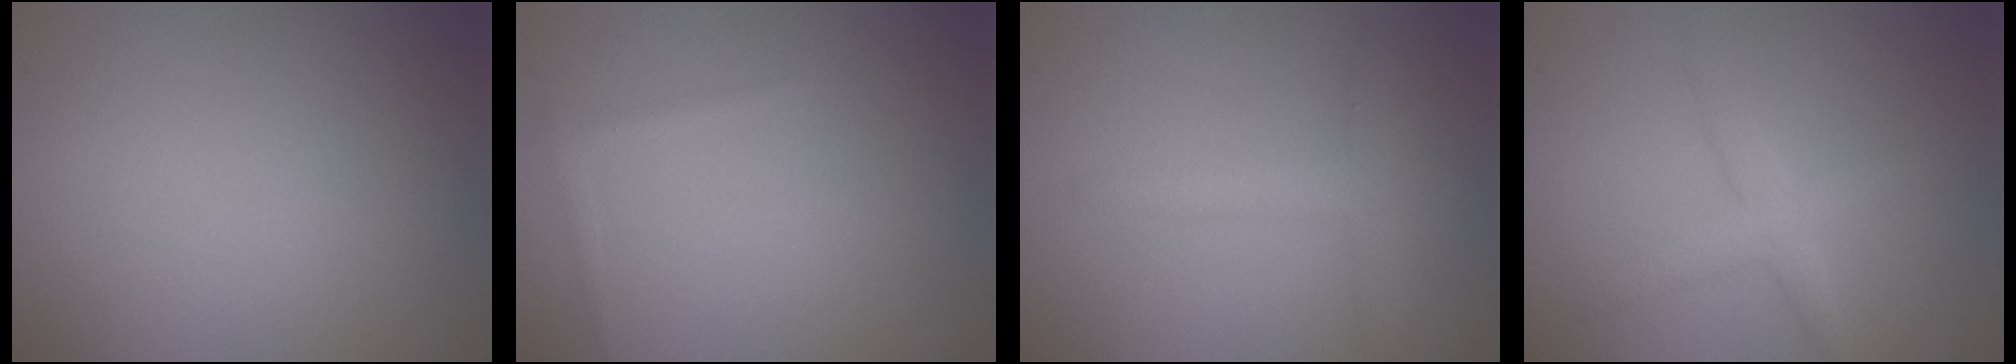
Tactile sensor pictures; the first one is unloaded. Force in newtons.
{"total": 0.6, "press": 0.6, "slide": 0.1}
{"total": 2.4, "press": 2.4, "slide": 0.2}
{"total": 2.3, "press": 2.3, "slide": 0.1}